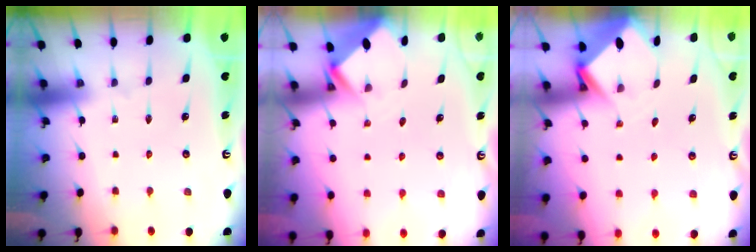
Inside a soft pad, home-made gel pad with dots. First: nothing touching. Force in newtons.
{"total": 2.6, "press": 2.6, "slide": 0.2}
{"total": 3.8, "press": 3.7, "slide": 0.3}